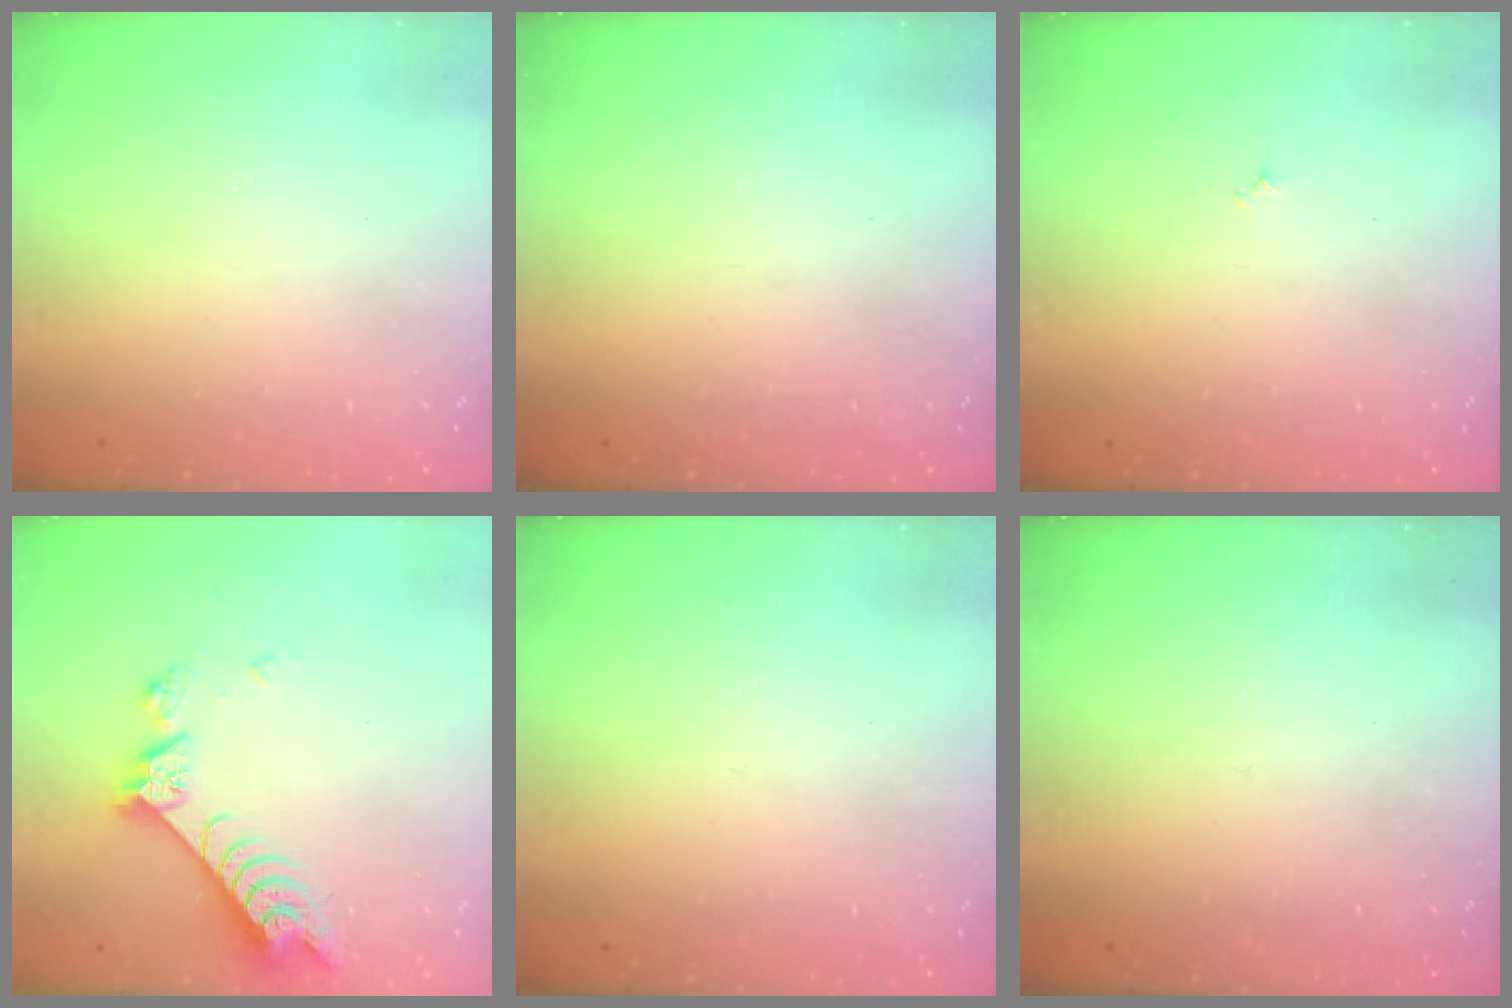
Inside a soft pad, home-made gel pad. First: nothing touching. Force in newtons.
{"total": 0.0}
{"total": 3.0, "press": 2.9, "slide": 0.3}
{"total": 7.6, "press": 7.6, "slide": 0.8}
{"total": 0.0}
{"total": 0.0}